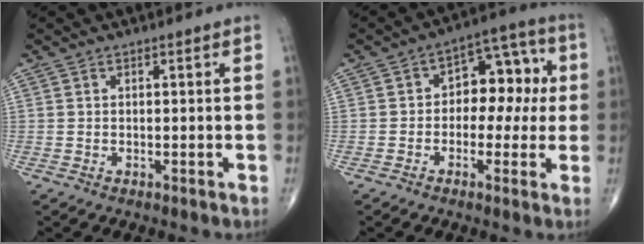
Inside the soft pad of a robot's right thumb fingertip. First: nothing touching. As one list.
[{"total": 10.7, "force": [0.4, 7.0, 8.0], "torque": [-0.062, 0.038, -0.005]}]